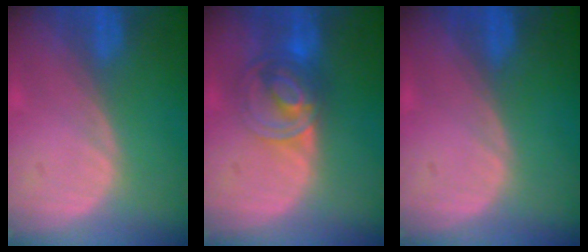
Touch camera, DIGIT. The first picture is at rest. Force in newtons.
{"total": 7.5, "press": 6.1, "slide": 4.3}
{"total": 0.0}